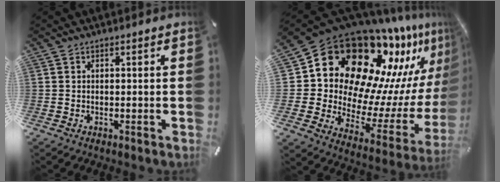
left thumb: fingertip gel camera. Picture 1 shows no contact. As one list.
[{"total": 22.9, "force": [14.1, 13.7, 11.6], "torque": [-0.177, -0.162, 0.267]}]